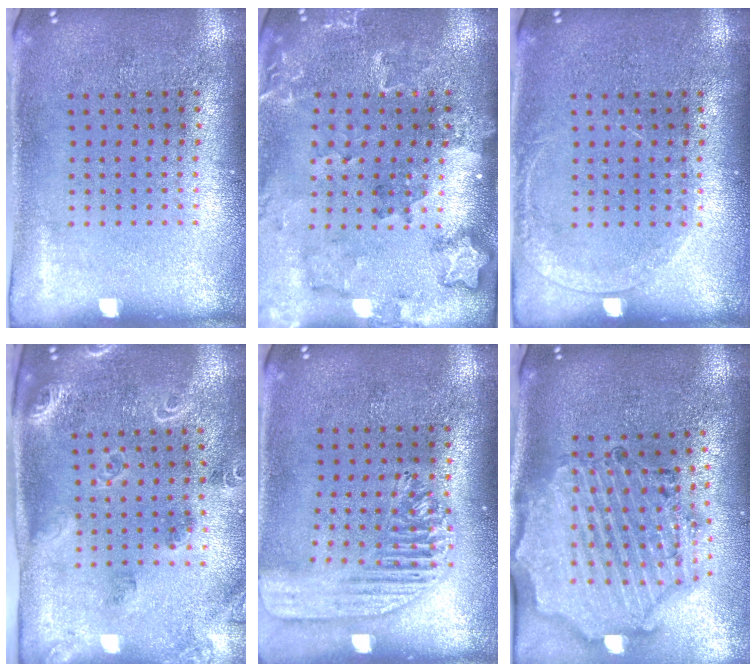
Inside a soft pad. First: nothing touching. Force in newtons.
{"total": 1.8, "press": 1.8, "slide": 0.2}
{"total": 1.2, "press": 1.1, "slide": 0.1}
{"total": 1.9, "press": 1.8, "slide": 0.3}
{"total": 1.6, "press": 1.4, "slide": 0.6}
{"total": 2.4, "press": 2.3, "slide": 0.7}